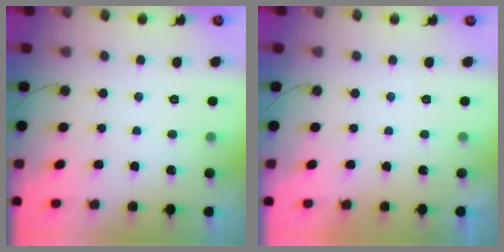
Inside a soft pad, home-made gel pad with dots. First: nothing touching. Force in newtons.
{"total": 2.1, "press": 2.0, "slide": 0.4}